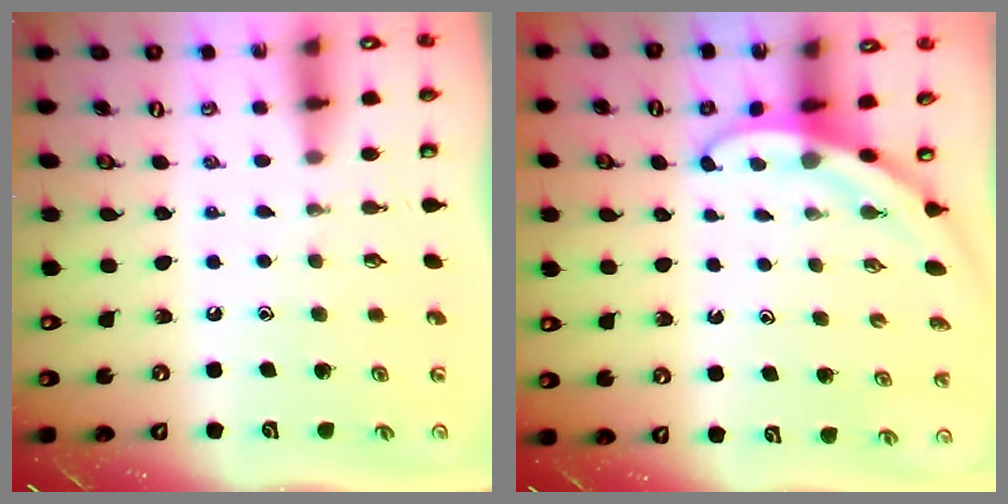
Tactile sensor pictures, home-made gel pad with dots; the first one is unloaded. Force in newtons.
{"total": 3.3, "press": 3.3, "slide": 0.1}